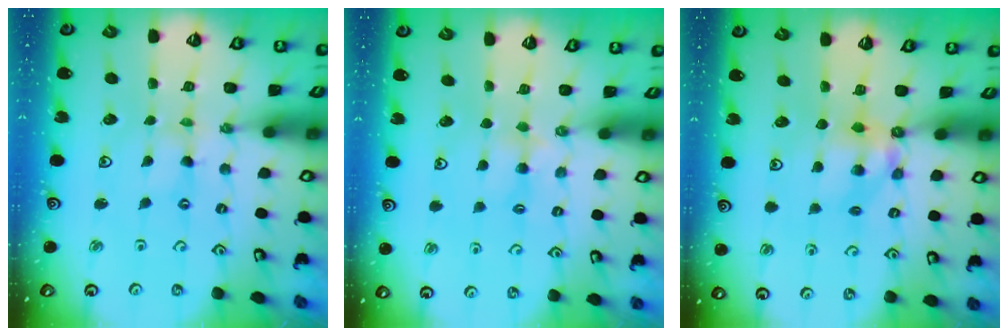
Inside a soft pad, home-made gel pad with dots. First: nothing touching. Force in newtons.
{"total": 3.0, "press": 2.9, "slide": 0.5}
{"total": 6.7, "press": 6.7, "slide": 0.2}